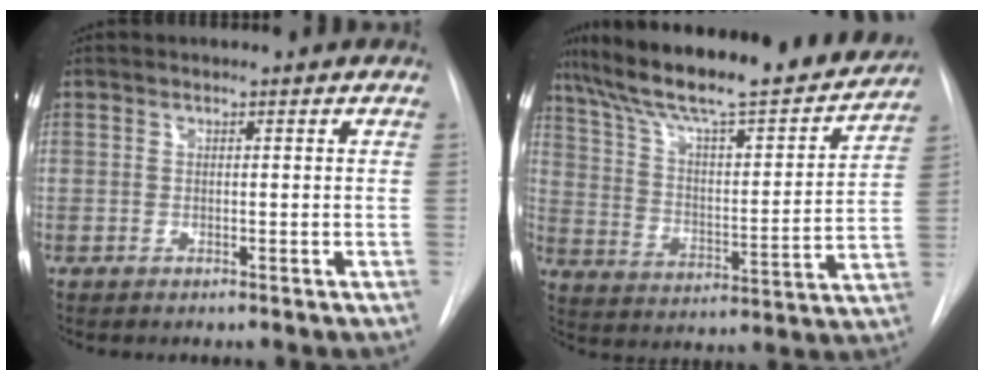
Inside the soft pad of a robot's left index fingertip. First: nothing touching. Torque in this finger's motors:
{"motor_torque": [0.09, -1.07, 0.38, 0.16]}